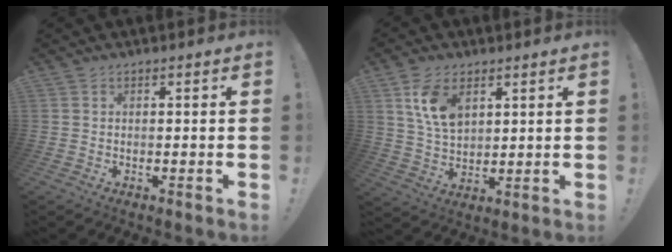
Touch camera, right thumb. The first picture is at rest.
{"total": 10.5, "force": [4.9, 6.2, 6.9], "torque": [-0.125, -0.010, 0.092]}